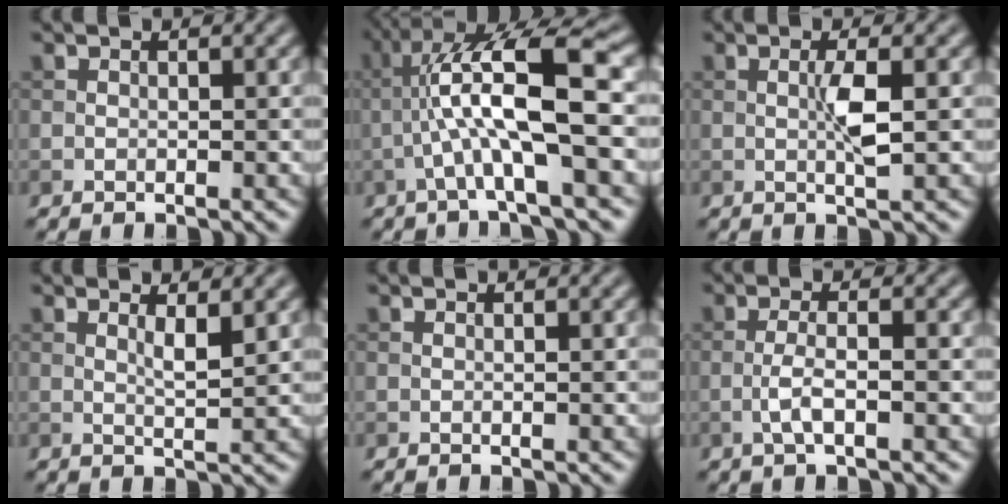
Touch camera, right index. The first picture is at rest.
{"total": 9.7, "force": [-0.6, 2.0, 9.5], "torque": [-0.168, 0.026, -0.013]}
{"total": 2.4, "force": [0.1, 0.3, 2.4], "torque": [-0.049, 0.003, 0.003]}
{"total": 1.7, "force": [0.9, 0.2, 1.5], "torque": [-0.027, -0.002, 0.014]}
{"total": 0.0}
{"total": 2.4, "force": [-0.9, 0.5, 2.2], "torque": [-0.046, 0.006, -0.022]}